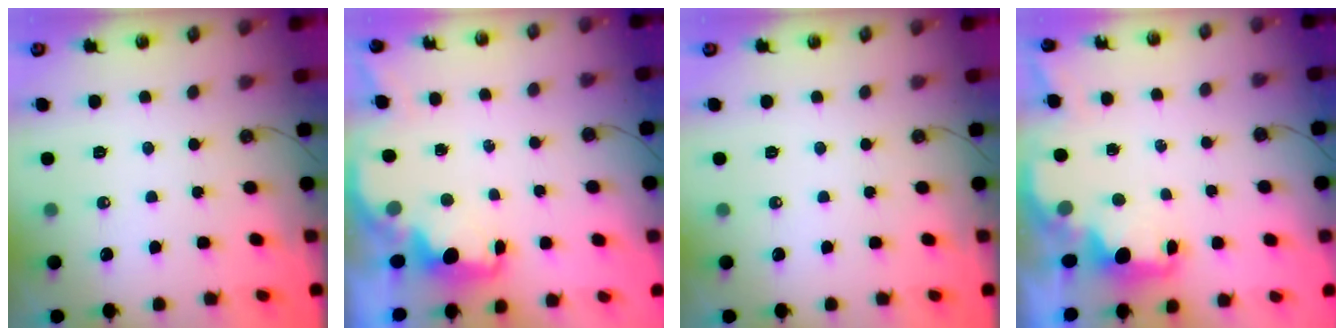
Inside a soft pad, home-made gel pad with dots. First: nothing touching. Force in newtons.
{"total": 2.2, "press": 2.0, "slide": 0.8}
{"total": 0.0}
{"total": 1.8, "press": 1.7, "slide": 0.5}